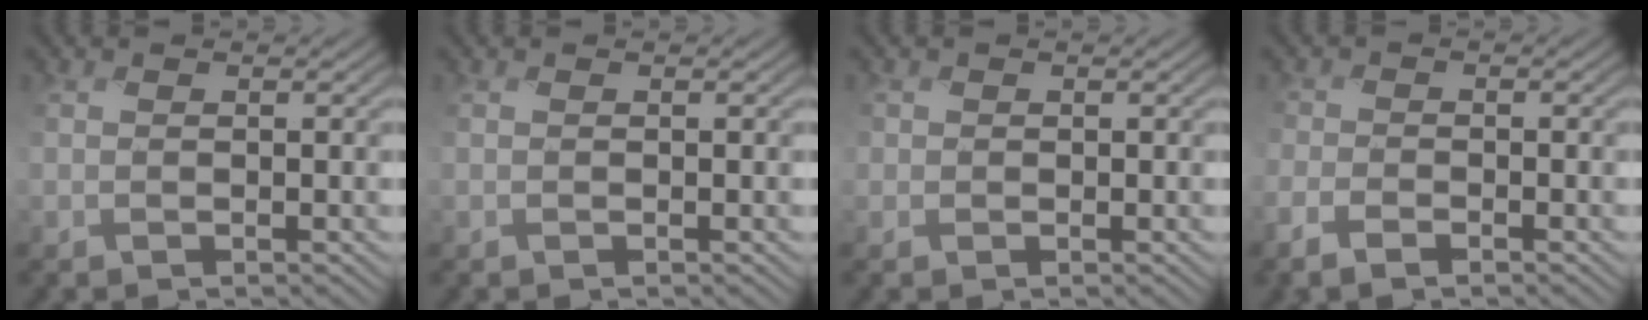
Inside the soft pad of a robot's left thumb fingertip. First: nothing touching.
{"total": 0.0}
{"total": 1.1, "force": [0.2, 1.1, 0.1], "torque": [-0.001, -0.003, 0.000]}
{"total": 3.4, "force": [-2.4, 1.6, 1.8], "torque": [-0.042, -0.008, -0.053]}